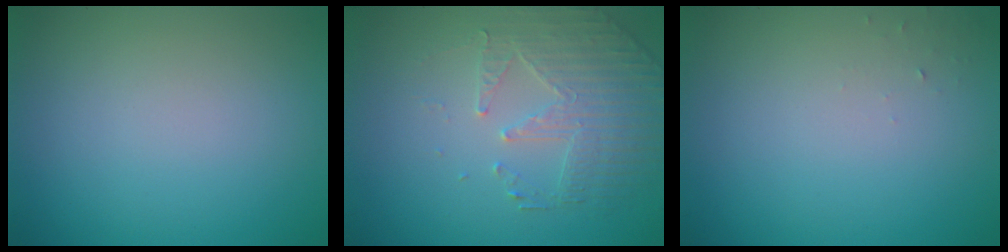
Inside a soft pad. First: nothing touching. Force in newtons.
{"total": 2.5, "press": 2.2, "slide": 1.2}
{"total": 0.6, "press": 0.6, "slide": 0.1}